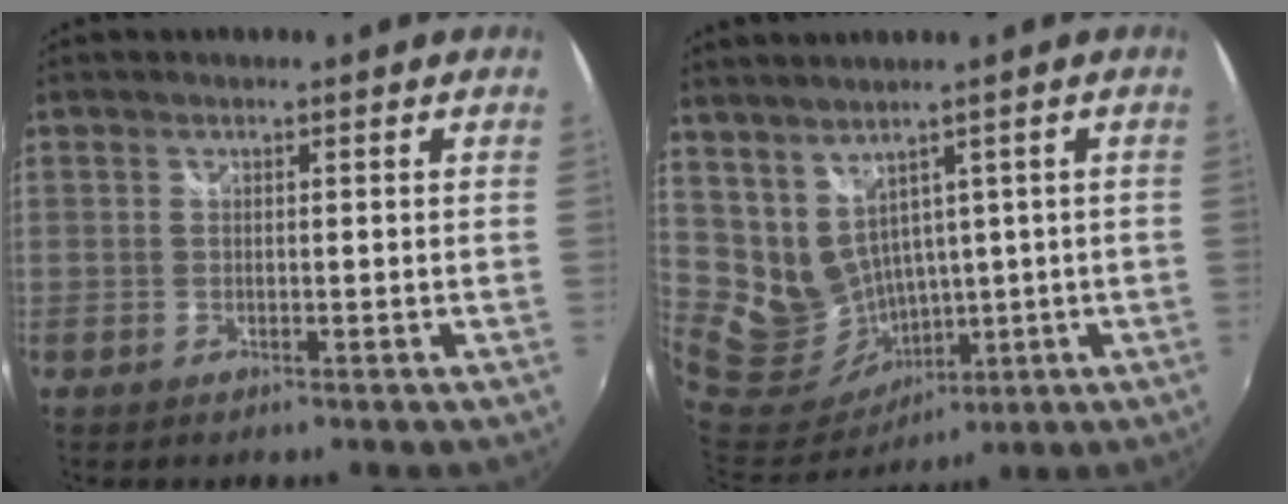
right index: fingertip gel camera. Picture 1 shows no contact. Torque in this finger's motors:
{"motor_torque": [0.68, 0.65, 0.08, 0.03]}